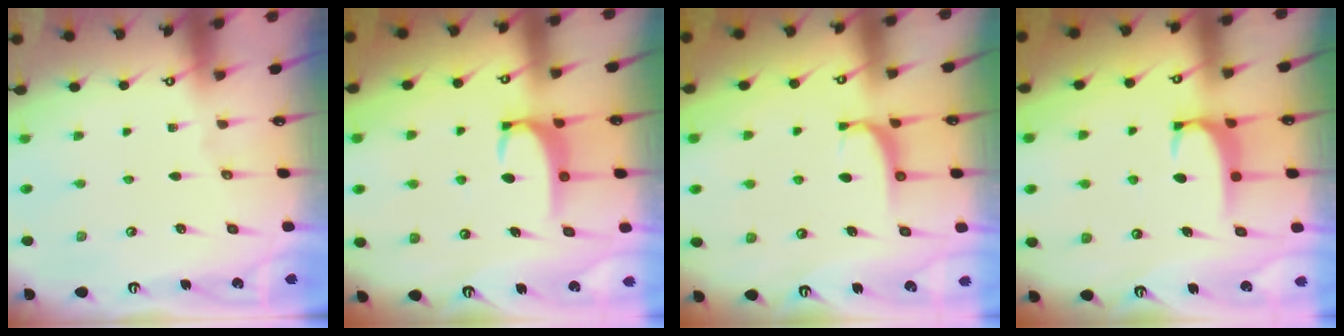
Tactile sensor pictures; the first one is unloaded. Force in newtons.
{"total": 3.4, "press": 3.4, "slide": 0.4}
{"total": 0.8, "press": 0.7, "slide": 0.4}
{"total": 1.7, "press": 1.6, "slide": 0.5}